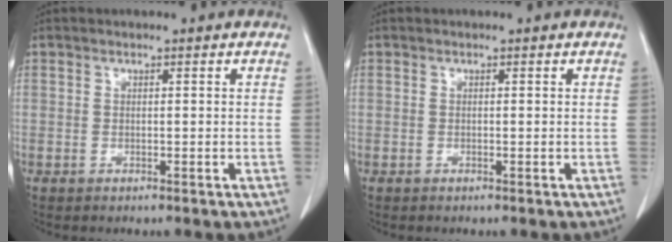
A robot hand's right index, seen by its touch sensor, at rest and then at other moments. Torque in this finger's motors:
{"motor_torque": [0.00, 0.00, 0.00, 0.00]}